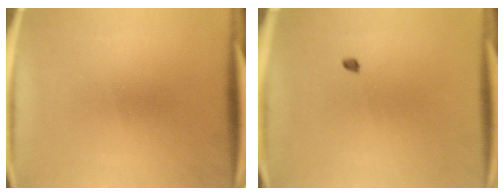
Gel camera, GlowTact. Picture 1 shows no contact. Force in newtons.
{"total": 0.9}